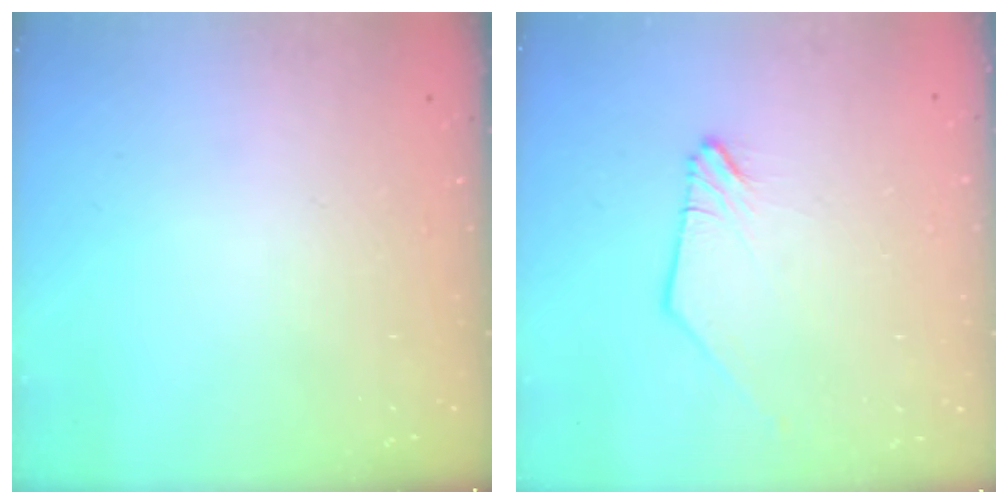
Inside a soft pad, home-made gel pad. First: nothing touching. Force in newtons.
{"total": 0.6, "press": 0.6, "slide": 0.2}